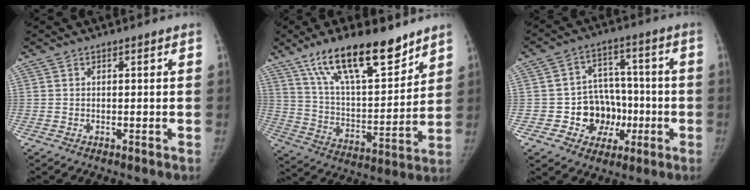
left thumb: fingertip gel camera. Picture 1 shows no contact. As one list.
[{"total": 20.5, "force": [14.0, 7.0, 13.2], "torque": [-0.191, -0.068, 0.248]}, {"total": 11.2, "force": [-2.8, 9.7, 4.9], "torque": [-0.011, 0.036, -0.038]}]